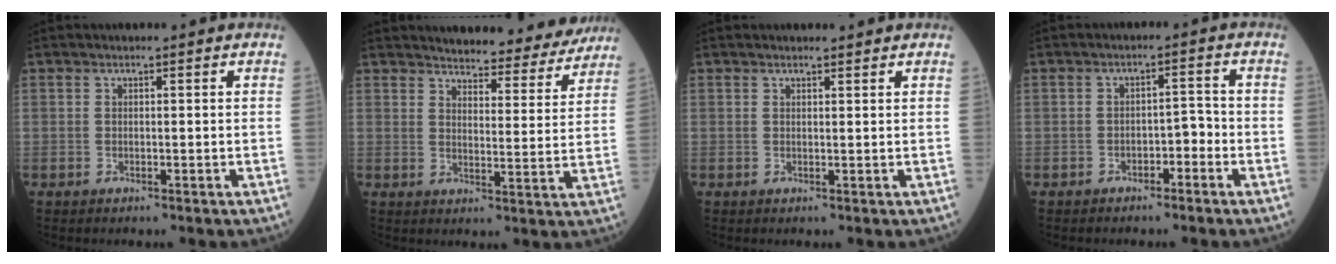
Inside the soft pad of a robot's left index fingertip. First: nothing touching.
{"total": 13.8, "force": [13.2, 2.6, 3.1], "torque": [-0.019, -0.028, 0.147]}
{"total": 1.0, "force": [1.0, 0.1, 0.0], "torque": [-0.009, 0.000, 0.015]}
{"total": 2.8, "force": [-1.8, 1.4, 1.7], "torque": [-0.022, 0.013, -0.030]}